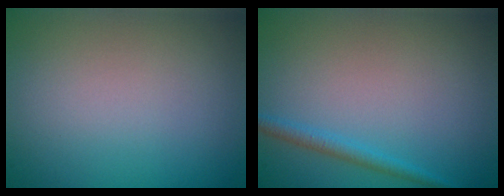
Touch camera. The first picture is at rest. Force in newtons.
{"total": 1.5, "press": 1.5, "slide": 0.1}